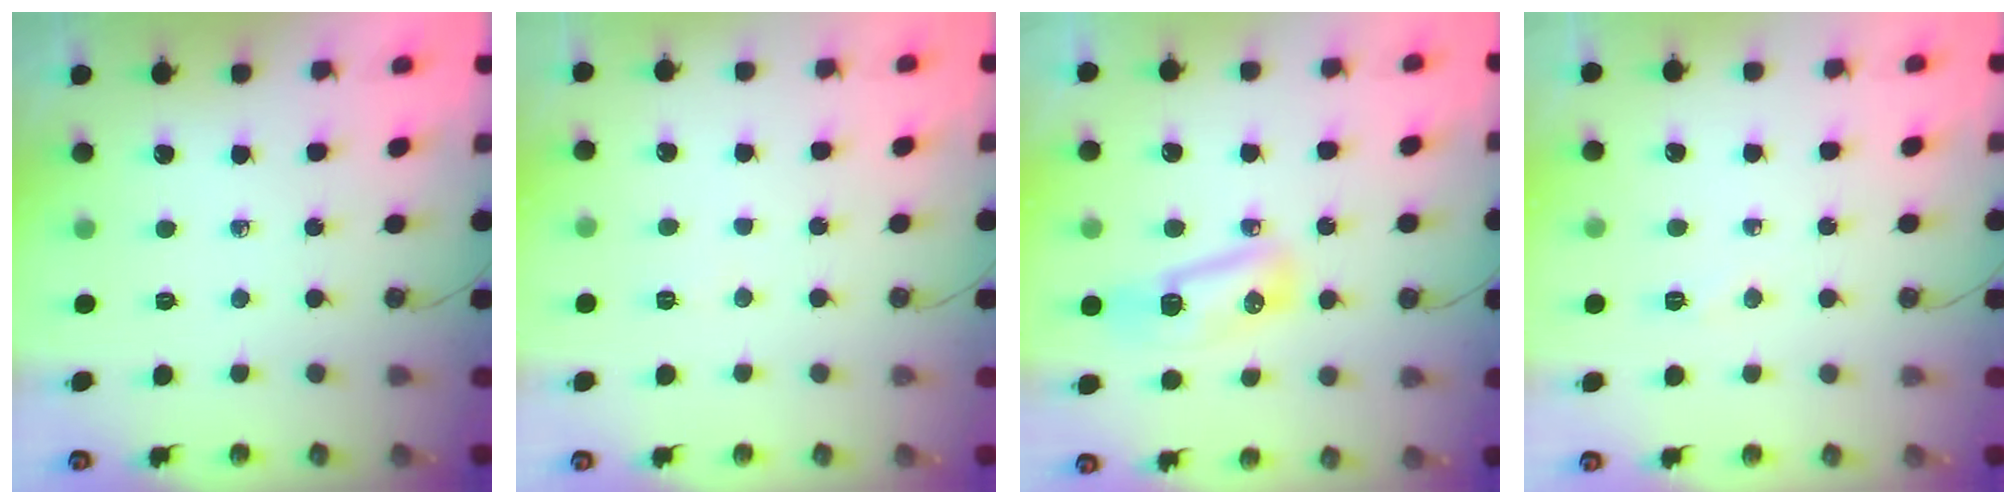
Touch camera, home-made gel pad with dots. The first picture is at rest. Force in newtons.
{"total": 3.9, "press": 3.8, "slide": 1.0}
{"total": 10.5, "press": 10.4, "slide": 1.3}
{"total": 3.9, "press": 3.9, "slide": 0.6}